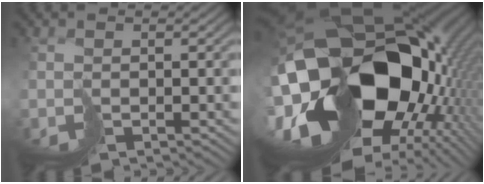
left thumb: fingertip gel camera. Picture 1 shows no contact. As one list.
[{"total": 20.9, "force": [-2.3, 14.8, 14.6], "torque": [-0.290, -0.038, -0.012]}]